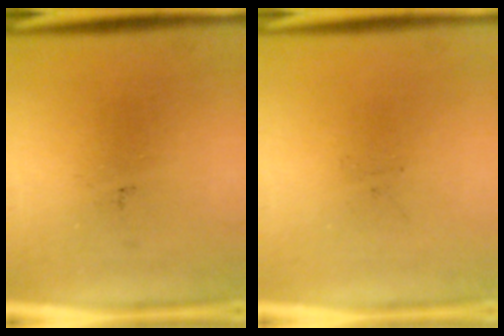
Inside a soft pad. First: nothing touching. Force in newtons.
{"total": 0.0}